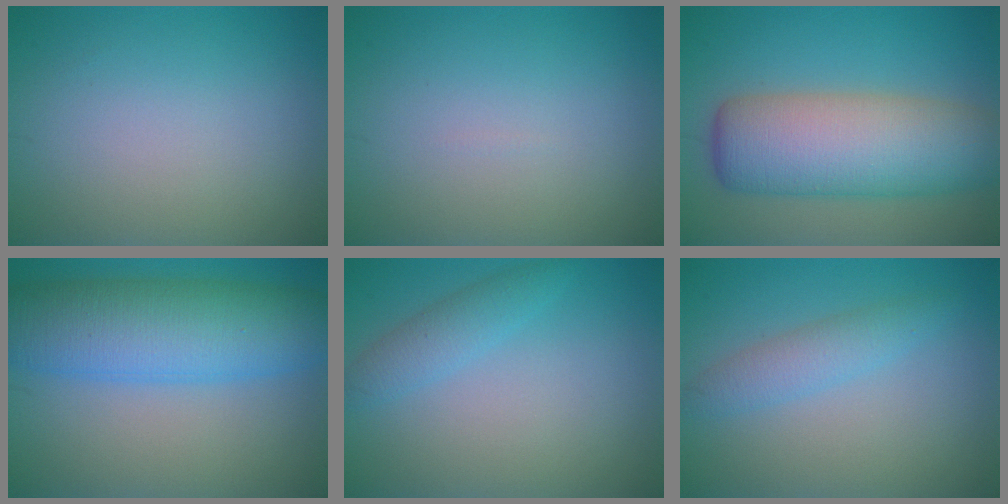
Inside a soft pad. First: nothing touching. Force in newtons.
{"total": 0.0}
{"total": 10.0, "press": 10.0, "slide": 0.2}
{"total": 9.9, "press": 9.9, "slide": 0.3}
{"total": 2.2, "press": 2.2, "slide": 0.0}
{"total": 2.5, "press": 2.5, "slide": 0.1}